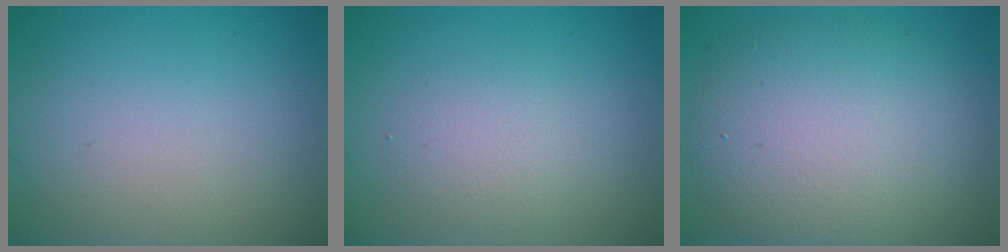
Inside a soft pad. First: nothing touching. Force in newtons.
{"total": 2.4, "press": 2.4, "slide": 0.1}
{"total": 8.7, "press": 8.7, "slide": 0.6}